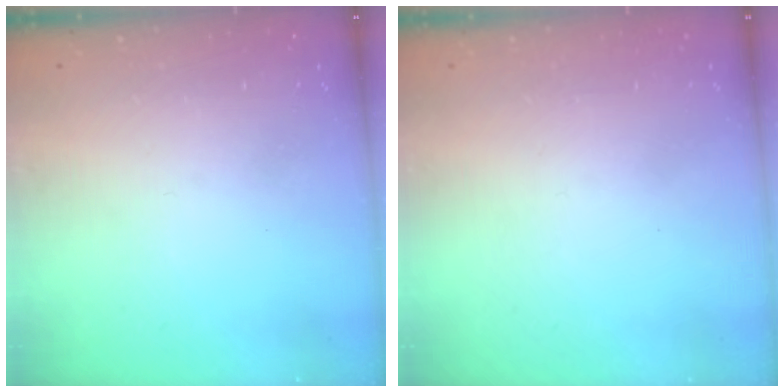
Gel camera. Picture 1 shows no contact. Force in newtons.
{"total": 1.7, "press": 1.7, "slide": 0.1}